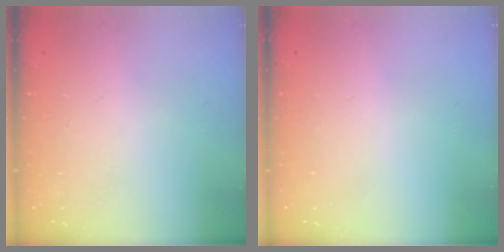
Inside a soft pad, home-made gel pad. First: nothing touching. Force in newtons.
{"total": 0.0}